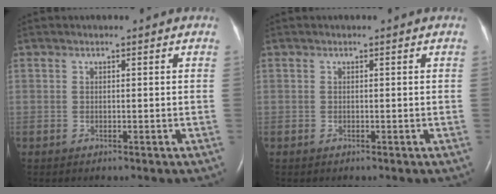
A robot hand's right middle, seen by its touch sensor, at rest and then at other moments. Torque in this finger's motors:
{"motor_torque": [0.16, -0.63, 0.00, 0.00]}